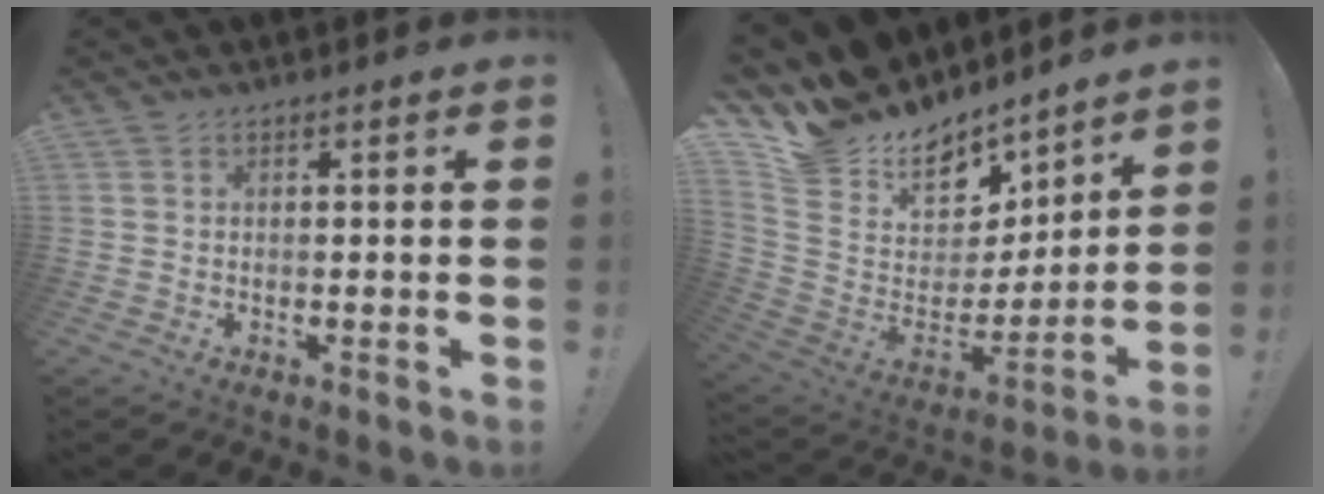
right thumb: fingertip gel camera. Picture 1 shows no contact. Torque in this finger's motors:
{"motor_torque": [-1.20, 2.62, 0.22, 0.24, 0.01]}